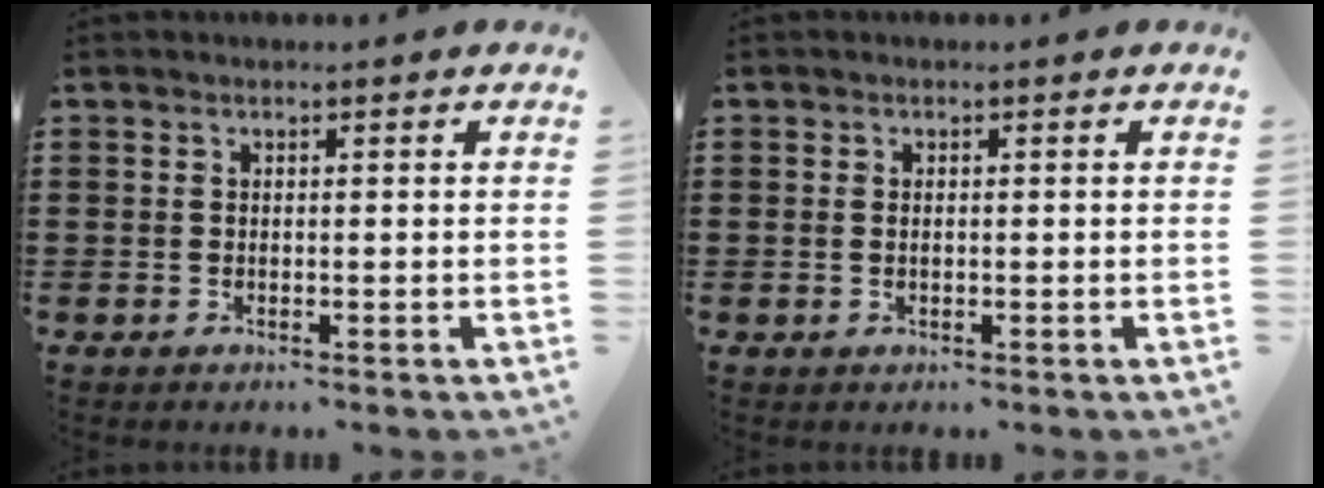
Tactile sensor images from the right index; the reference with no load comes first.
{"total": 0.9, "force": [0.0, 0.4, 0.8], "torque": [-0.019, 0.001, 0.000]}